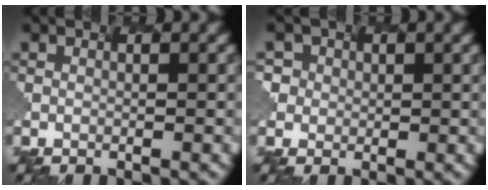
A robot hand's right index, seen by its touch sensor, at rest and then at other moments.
{"total": 1.4, "force": [0.2, 0.9, -1.0], "torque": [0.000, 0.003, 0.016]}